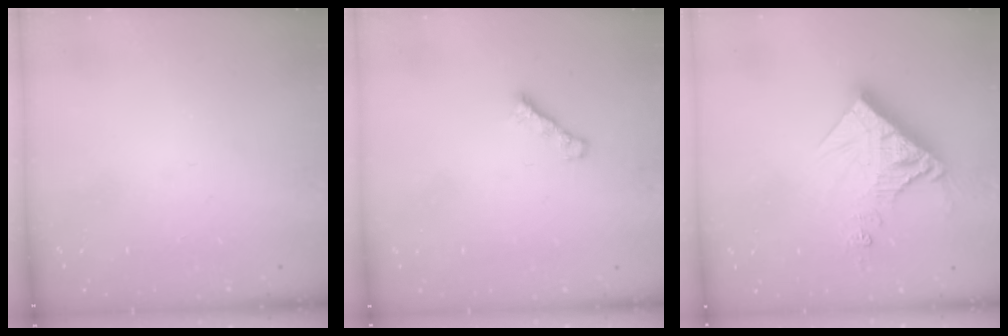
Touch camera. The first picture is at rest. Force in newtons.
{"total": 1.6, "press": 1.4, "slide": 0.6}
{"total": 13.7, "press": 13.6, "slide": 1.6}